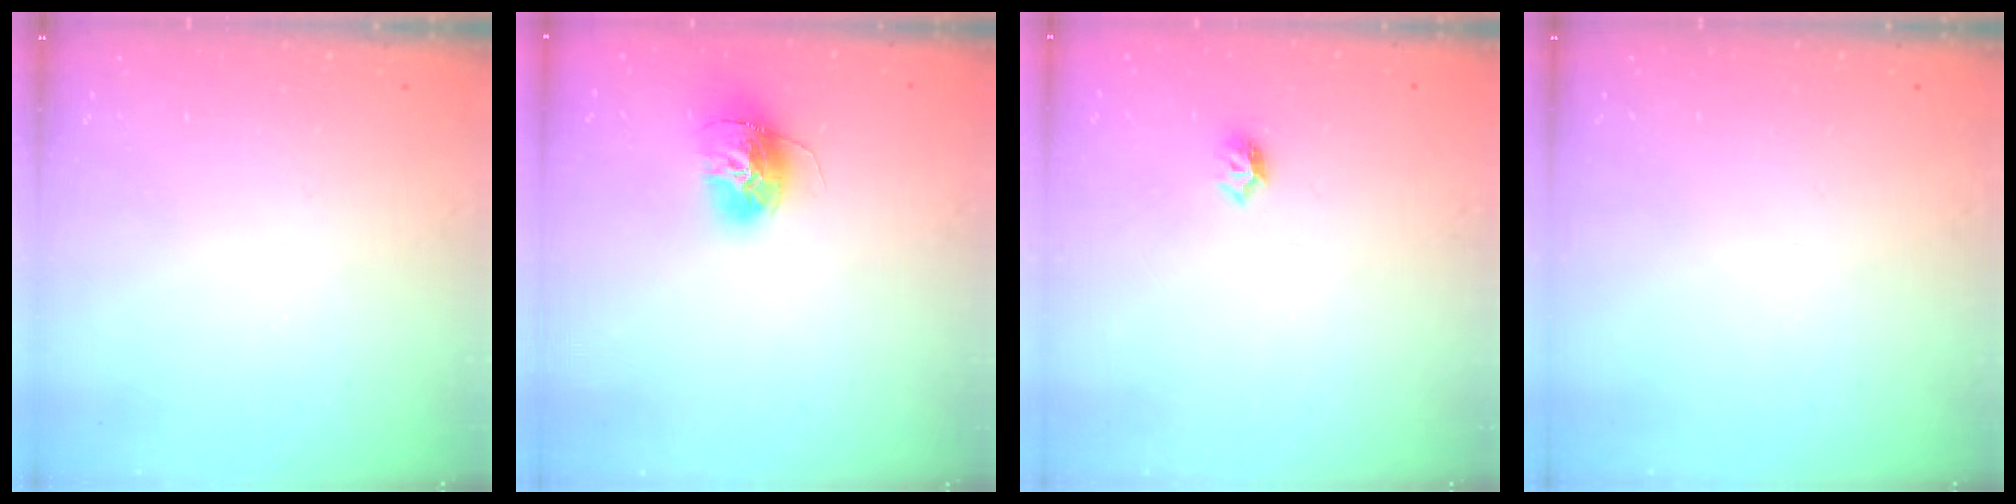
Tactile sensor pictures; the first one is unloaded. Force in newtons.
{"total": 13.1, "press": 13.0, "slide": 1.1}
{"total": 4.7, "press": 4.7, "slide": 0.7}
{"total": 0.0}